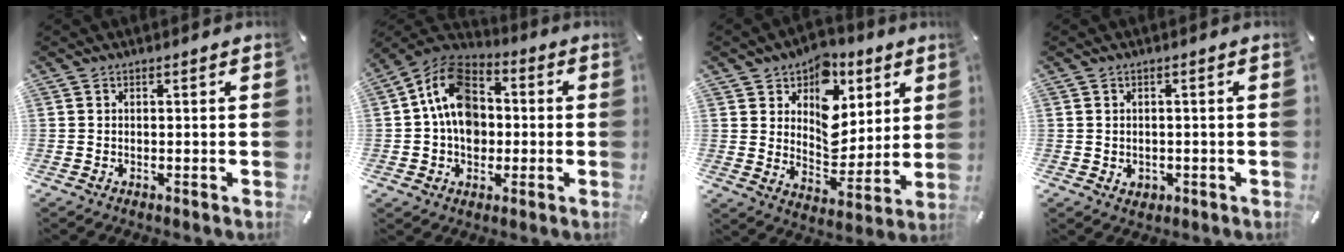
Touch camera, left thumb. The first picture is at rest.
{"total": 13.5, "force": [-0.3, 10.9, 8.0], "torque": [-0.152, 0.018, -0.007]}
{"total": 12.9, "force": [5.1, 10.3, 5.9], "torque": [-0.075, -0.043, 0.094]}
{"total": 1.9, "force": [-0.3, 1.7, 0.7], "torque": [-0.015, 0.004, -0.007]}